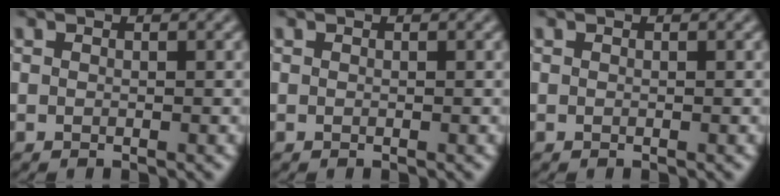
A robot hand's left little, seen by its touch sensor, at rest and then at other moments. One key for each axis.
{"total": 0.0}
{"total": 0.0}